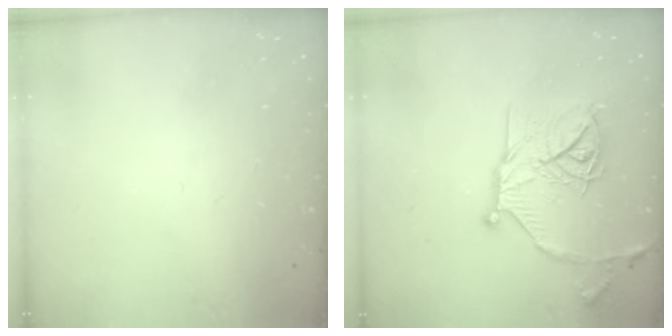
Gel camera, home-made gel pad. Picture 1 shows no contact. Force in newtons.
{"total": 19.6, "press": 19.5, "slide": 1.7}